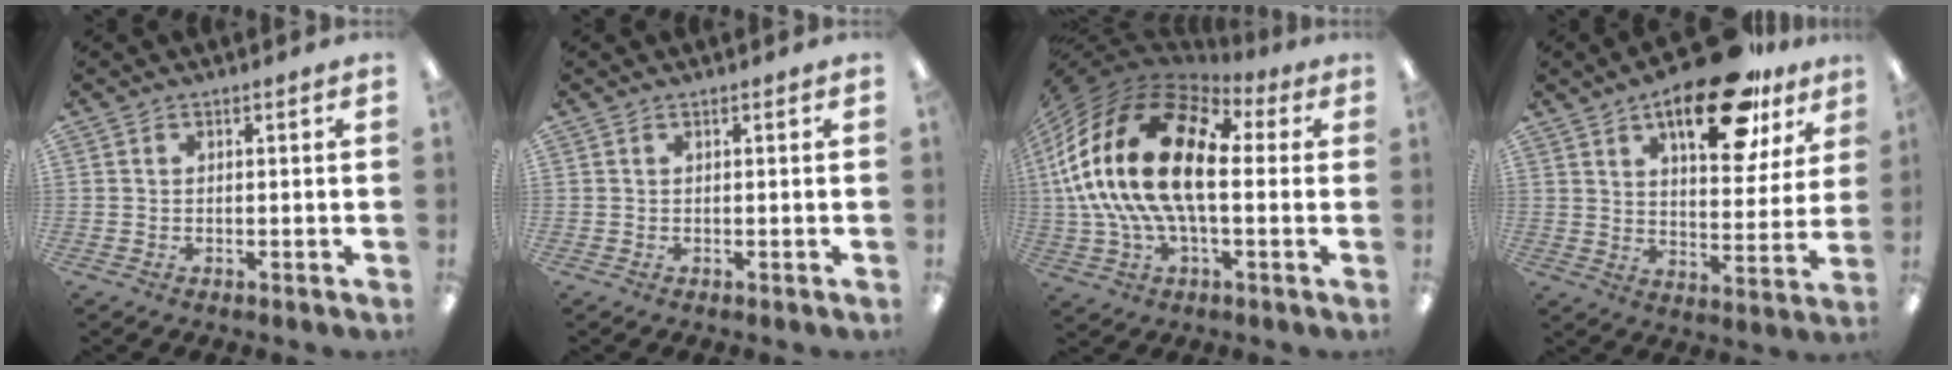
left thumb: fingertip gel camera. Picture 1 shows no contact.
{"total": 0.0}
{"total": 24.3, "force": [3.6, 12.6, 20.5], "torque": [-0.437, -0.005, 0.061]}
{"total": 20.7, "force": [12.7, 8.8, 13.8], "torque": [-0.189, -0.063, 0.201]}